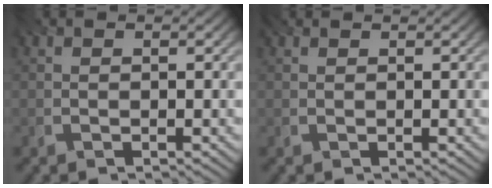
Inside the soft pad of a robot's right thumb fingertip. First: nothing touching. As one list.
[{"total": 0.9, "force": [0.8, 0.2, 0.4], "torque": [-0.010, 0.002, 0.013]}]